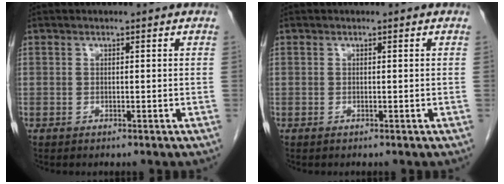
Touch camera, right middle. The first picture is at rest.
{"total": 0.0}